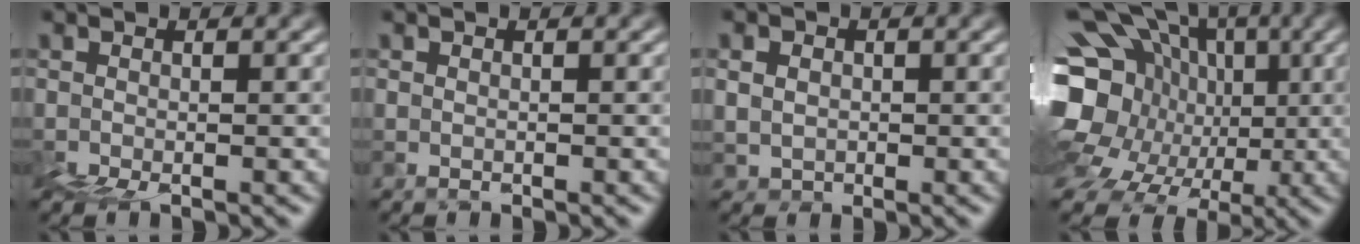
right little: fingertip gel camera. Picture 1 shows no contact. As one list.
[{"total": 0.9, "force": [0.6, -0.1, -0.6], "torque": [0.021, 0.002, 0.017]}, {"total": 2.8, "force": [2.3, 1.6, 0.1], "torque": [0.014, 0.025, 0.032]}, {"total": 16.6, "force": [1.4, 14.6, 7.9], "torque": [-0.169, 0.024, 0.012]}]